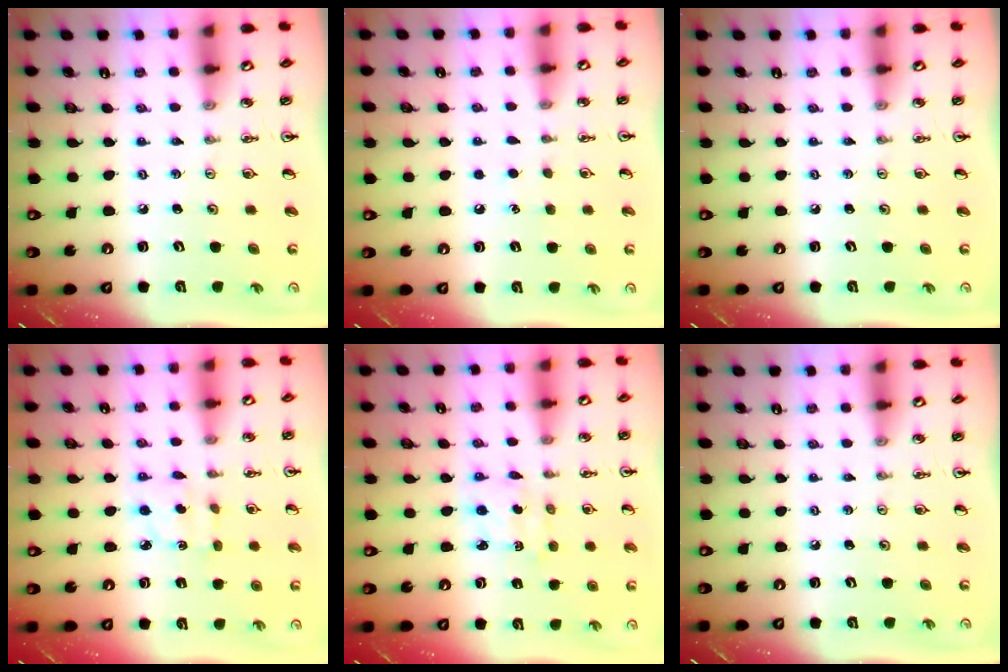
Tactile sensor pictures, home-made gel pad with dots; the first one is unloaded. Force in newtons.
{"total": 4.9, "press": 4.9, "slide": 0.6}
{"total": 0.0}
{"total": 3.4, "press": 3.3, "slide": 0.7}
{"total": 2.5, "press": 2.5, "slide": 0.3}
{"total": 0.0}